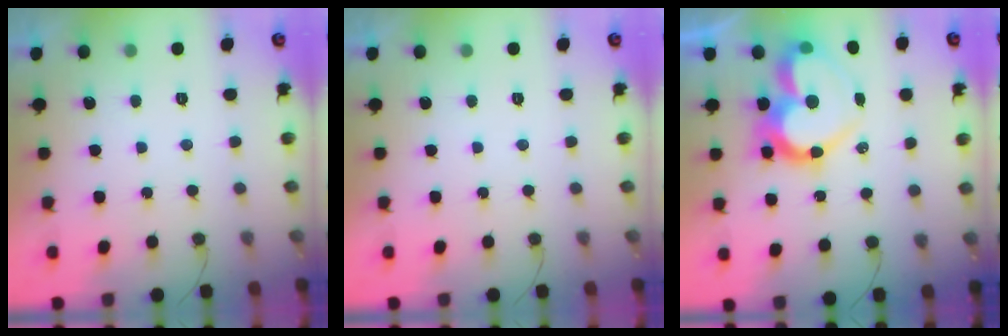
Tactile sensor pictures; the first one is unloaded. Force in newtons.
{"total": 0.0}
{"total": 20.1, "press": 20.0, "slide": 1.8}